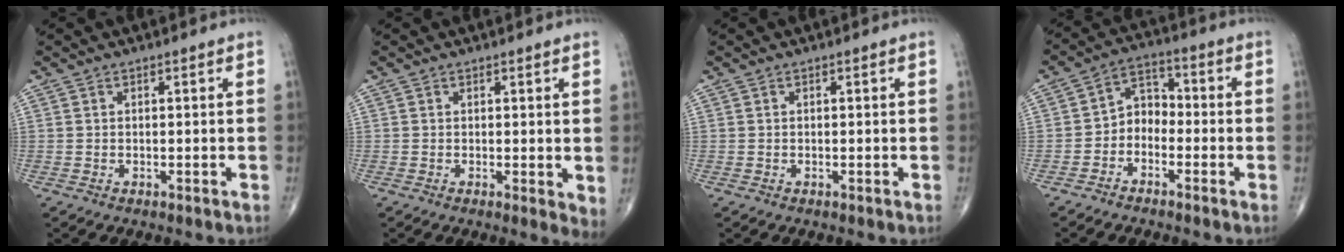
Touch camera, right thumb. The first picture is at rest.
{"total": 2.9, "force": [0.3, 1.2, 2.7], "torque": [-0.038, -0.011, 0.002]}
{"total": 0.0}
{"total": 5.7, "force": [-2.3, 4.3, 3.0], "torque": [-0.029, 0.034, -0.055]}